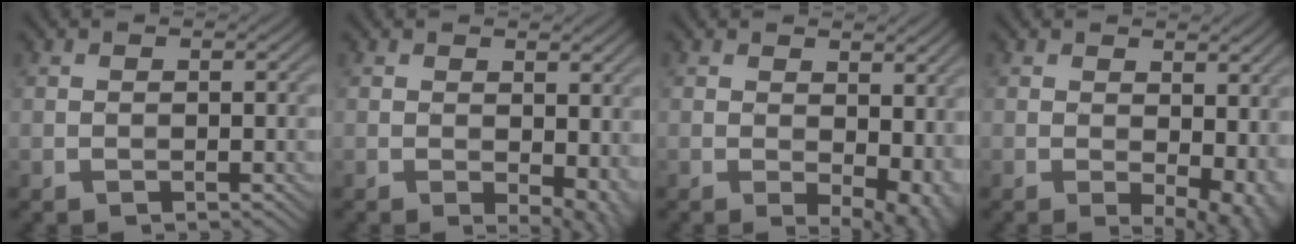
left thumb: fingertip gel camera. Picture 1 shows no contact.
{"total": 4.8, "force": [-0.2, 2.6, 4.0], "torque": [-0.051, -0.009, 0.005]}
{"total": 8.0, "force": [0.2, 4.6, 6.6], "torque": [-0.074, -0.009, 0.020]}
{"total": 7.3, "force": [0.1, 3.9, 6.1], "torque": [-0.068, -0.007, 0.014]}